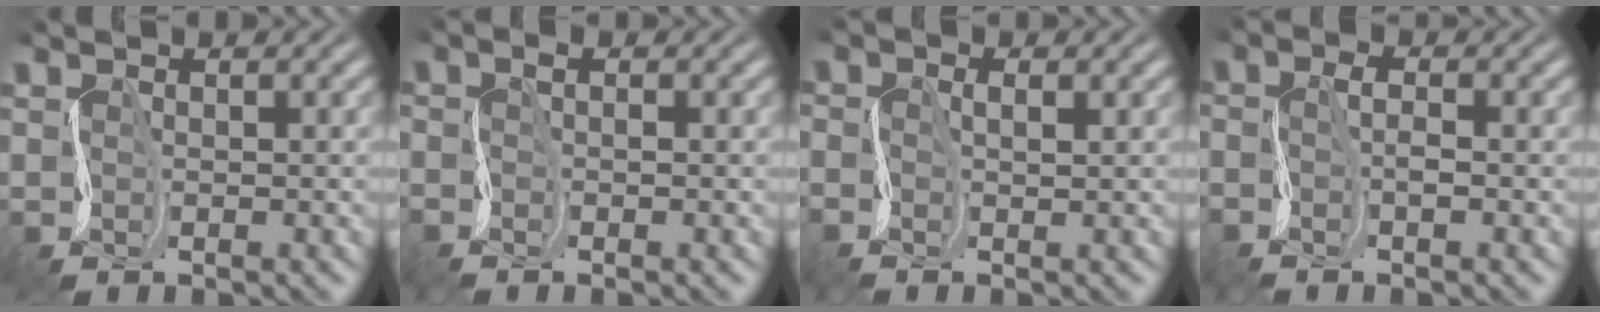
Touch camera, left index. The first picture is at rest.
{"total": 1.1, "force": [-0.9, -0.3, 0.5], "torque": [-0.017, 0.000, -0.020]}
{"total": 0.8, "force": [-0.7, -0.2, 0.4], "torque": [-0.008, 0.000, -0.014]}
{"total": 1.4, "force": [-1.1, -0.3, 0.8], "torque": [-0.020, 0.001, -0.023]}